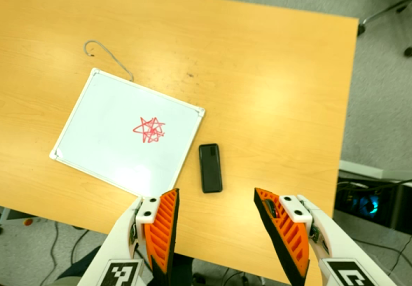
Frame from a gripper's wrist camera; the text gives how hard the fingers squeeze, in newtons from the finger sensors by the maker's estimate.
{"total": 0.0}